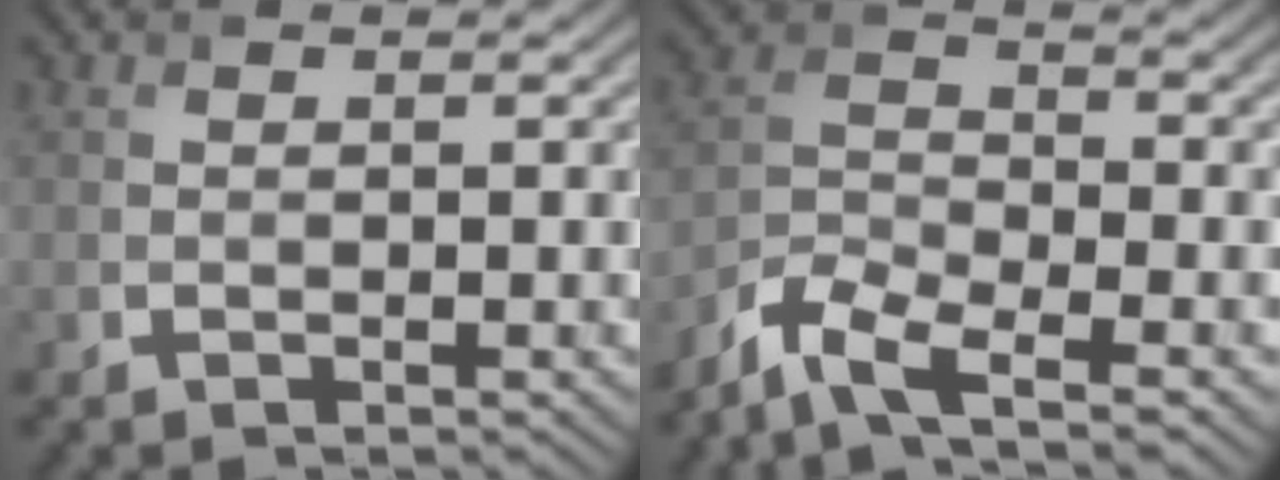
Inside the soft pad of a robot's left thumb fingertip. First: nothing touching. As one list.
[{"total": 6.6, "force": [-5.0, 1.7, 3.9], "torque": [-0.090, -0.007, -0.112]}]